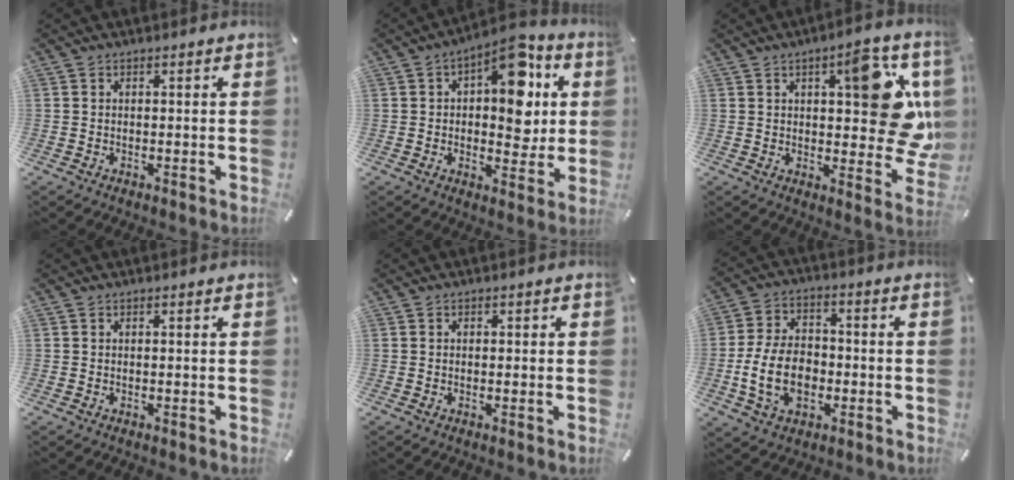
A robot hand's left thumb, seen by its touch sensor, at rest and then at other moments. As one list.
[{"total": 14.0, "force": [4.8, 8.3, 10.2], "torque": [-0.120, -0.037, 0.081]}, {"total": 18.2, "force": [5.8, 7.2, 15.7], "torque": [-0.177, -0.034, 0.086]}, {"total": 0.0}, {"total": 0.7, "force": [-0.1, 0.5, 0.5], "torque": [-0.010, 0.002, -0.003]}, {"total": 12.8, "force": [-3.0, 9.0, 8.7], "torque": [-0.197, 0.009, -0.050]}]